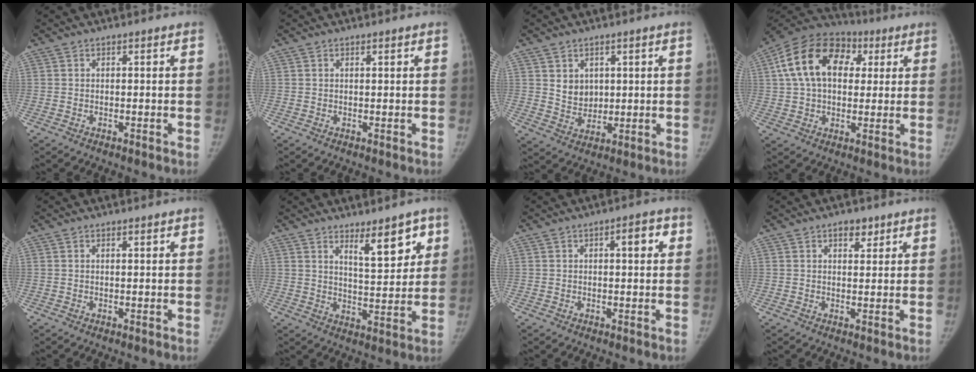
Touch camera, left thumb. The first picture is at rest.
{"total": 0.6, "force": [0.3, 0.2, 0.4], "torque": [-0.007, -0.001, 0.005]}
{"total": 5.2, "force": [1.7, 4.2, 2.5], "torque": [-0.018, -0.017, 0.041]}
{"total": 18.6, "force": [4.9, 12.7, 12.7], "torque": [-0.219, 0.024, 0.074]}
{"total": 0.7, "force": [0.4, 0.3, 0.5], "torque": [-0.007, -0.001, 0.005]}
{"total": 9.1, "force": [5.2, 3.4, 6.6], "torque": [-0.068, -0.041, 0.083]}
{"total": 4.2, "force": [1.2, 1.8, 3.6], "torque": [-0.036, 0.005, 0.011]}
{"total": 3.3, "force": [2.0, 2.0, 1.8], "torque": [-0.004, -0.008, 0.030]}